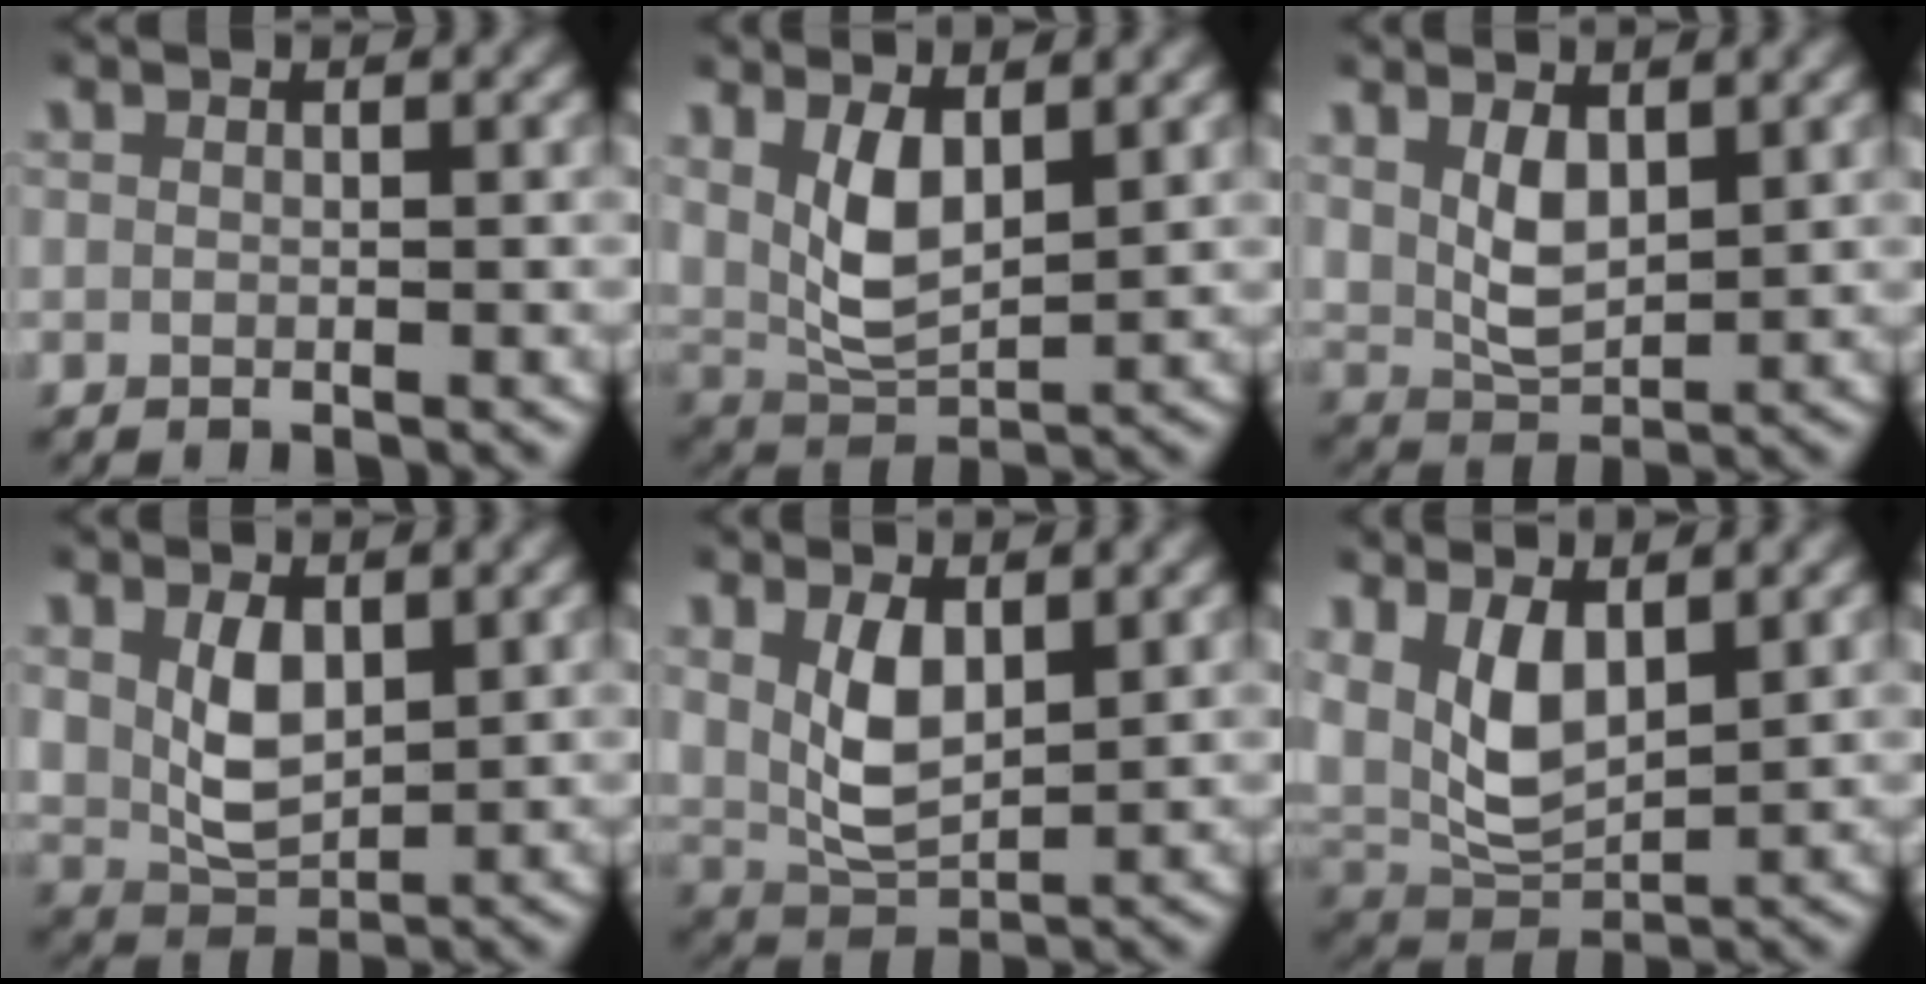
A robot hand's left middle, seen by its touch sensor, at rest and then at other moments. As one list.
[{"total": 5.2, "force": [2.4, 3.2, 3.4], "torque": [-0.081, -0.010, 0.047]}, {"total": 3.8, "force": [1.9, 2.4, 2.3], "torque": [-0.056, -0.020, 0.044]}, {"total": 4.3, "force": [1.6, 2.9, 2.7], "torque": [-0.065, -0.019, 0.040]}, {"total": 4.7, "force": [2.0, 3.0, 3.0], "torque": [-0.073, -0.014, 0.042]}, {"total": 7.3, "force": [2.5, 5.4, 4.3], "torque": [-0.113, -0.014, 0.048]}]